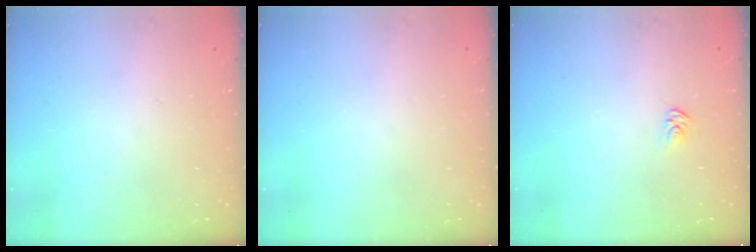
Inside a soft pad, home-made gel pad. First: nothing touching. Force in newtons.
{"total": 0.0}
{"total": 2.5, "press": 2.5, "slide": 0.1}